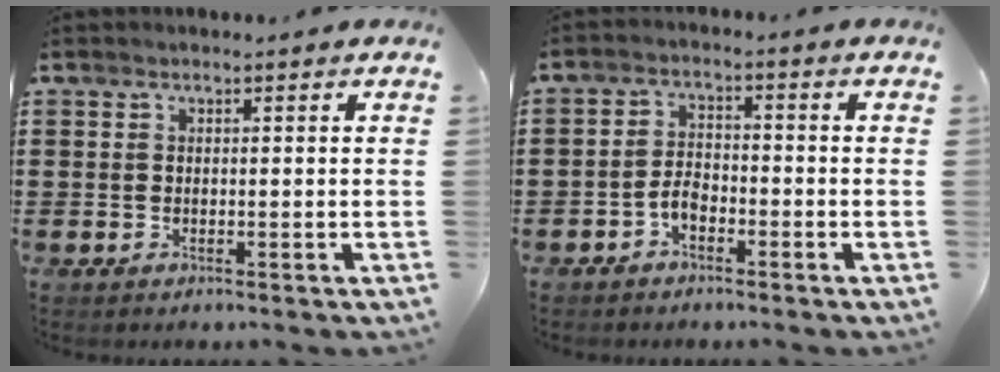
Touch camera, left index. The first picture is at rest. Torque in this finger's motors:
{"motor_torque": [0.40, 0.44, 0.30, 0.08]}